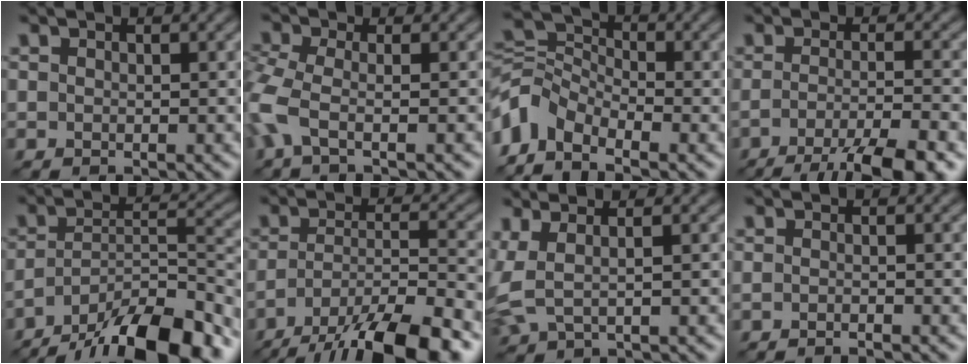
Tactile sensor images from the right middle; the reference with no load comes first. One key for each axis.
{"total": 4.0, "fx": -1.7, "fy": 1.2, "fz": 3.4, "tx": -0.093, "ty": -0.004, "tz": -0.042}
{"total": 5.8, "fx": -3.9, "fy": 2.9, "fz": 3.2, "tx": -0.066, "ty": 0.010, "tz": -0.098}
{"total": 7.8, "fx": -5.4, "fy": 0.9, "fz": 5.6, "tx": -0.085, "ty": -0.010, "tz": -0.090}
{"total": 12.5, "fx": -10.0, "fy": 2.9, "fz": 6.9, "tx": -0.114, "ty": 0.008, "tz": -0.171}
{"total": 11.7, "fx": -8.9, "fy": 2.4, "fz": 7.2, "tx": -0.129, "ty": -0.011, "tz": -0.144}
{"total": 3.5, "fx": 0.2, "fy": 1.4, "fz": 3.2, "tx": -0.085, "ty": 0.002, "tz": 0.018}
{"total": 1.2, "fx": -1.0, "fy": -0.6, "fz": 0.0, "tx": 0.001, "ty": -0.003, "tz": -0.017}